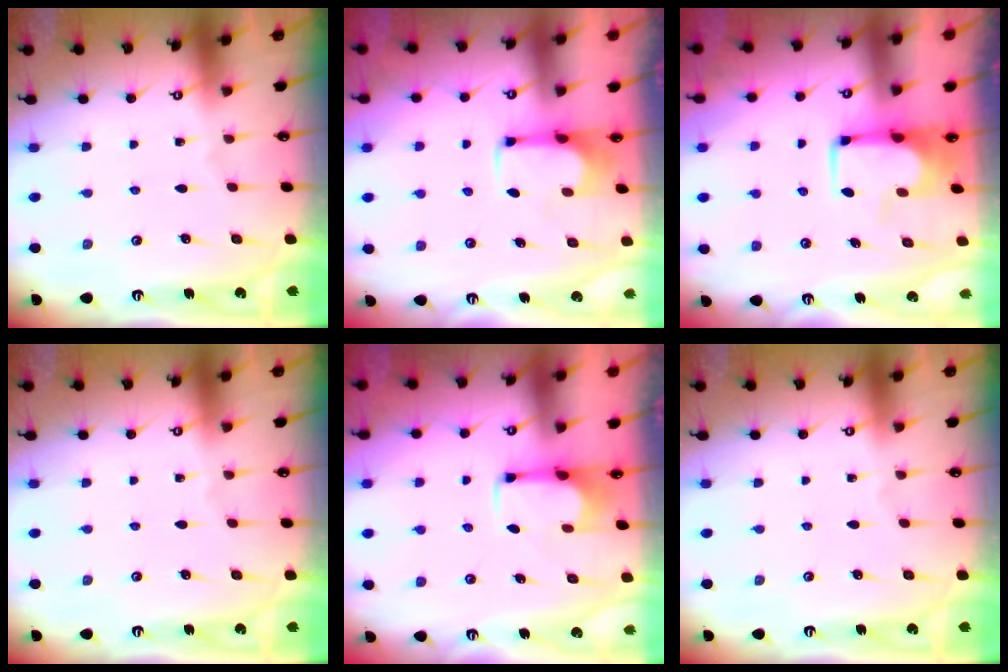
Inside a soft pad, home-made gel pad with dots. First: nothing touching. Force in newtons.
{"total": 3.6, "press": 3.5, "slide": 0.8}
{"total": 2.2, "press": 2.2, "slide": 0.2}
{"total": 0.0}
{"total": 2.7, "press": 2.6, "slide": 0.9}
{"total": 0.0}